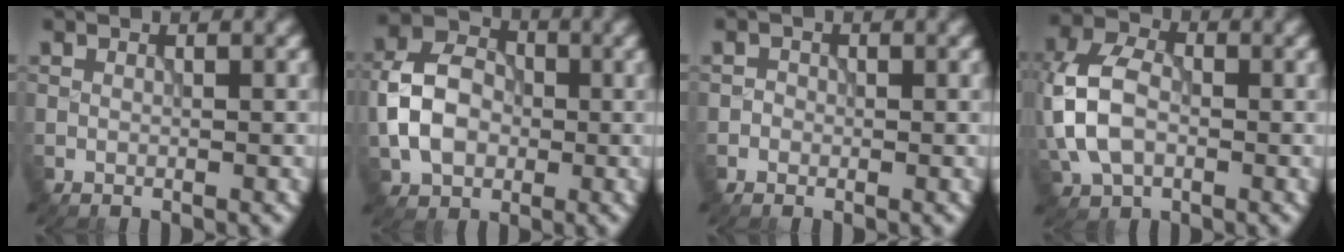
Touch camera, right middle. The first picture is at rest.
{"total": 6.2, "force": [-0.9, 4.8, 3.9], "torque": [-0.079, 0.010, -0.026]}
{"total": 0.7, "force": [-0.3, 0.7, 0.0], "torque": [0.005, -0.001, -0.006]}
{"total": 7.0, "force": [-0.8, 4.9, 4.9], "torque": [-0.120, 0.007, -0.025]}